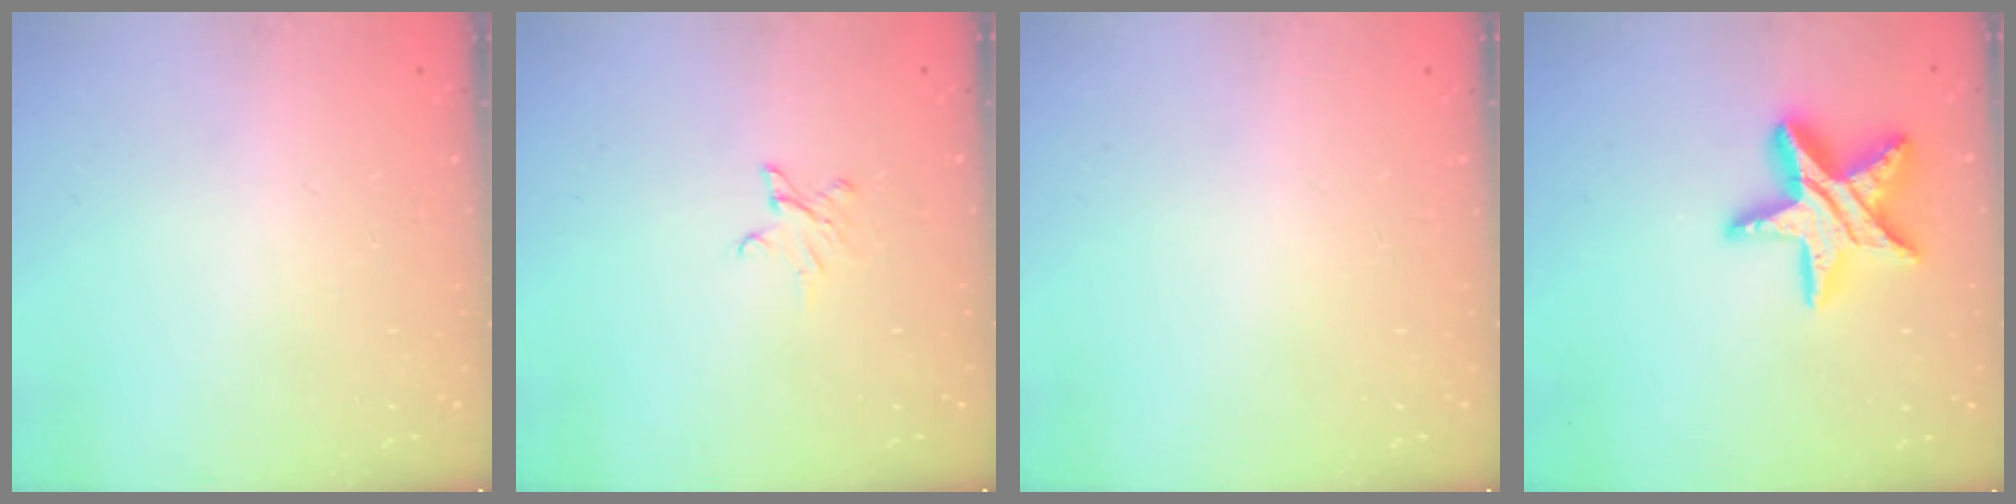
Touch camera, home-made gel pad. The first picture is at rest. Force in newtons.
{"total": 3.4, "press": 3.4, "slide": 0.4}
{"total": 0.0}
{"total": 15.9, "press": 15.9, "slide": 1.2}